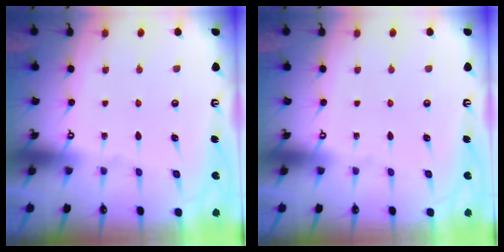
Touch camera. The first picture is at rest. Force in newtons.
{"total": 0.0}